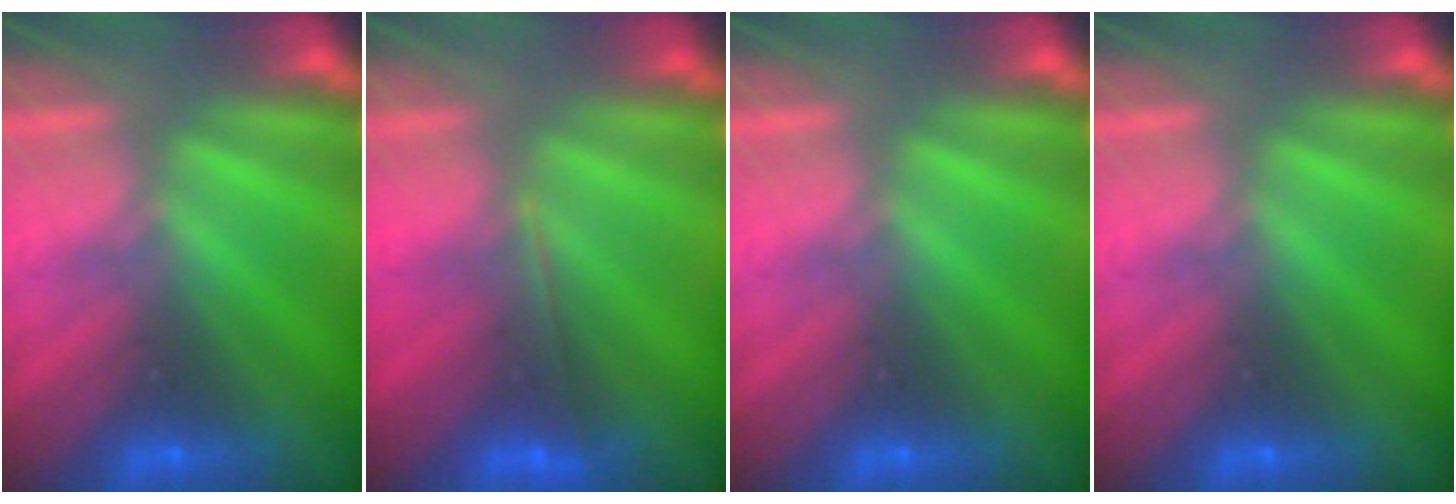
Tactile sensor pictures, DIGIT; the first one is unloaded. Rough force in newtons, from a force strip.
{"total": 1.8}
{"total": 0.0}
{"total": 0.0}